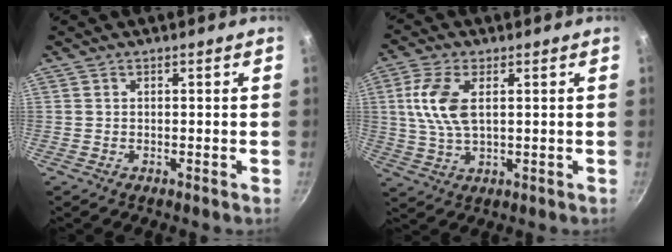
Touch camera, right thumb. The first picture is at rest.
{"total": 9.0, "force": [1.9, 4.5, 7.6], "torque": [-0.154, 0.004, 0.038]}